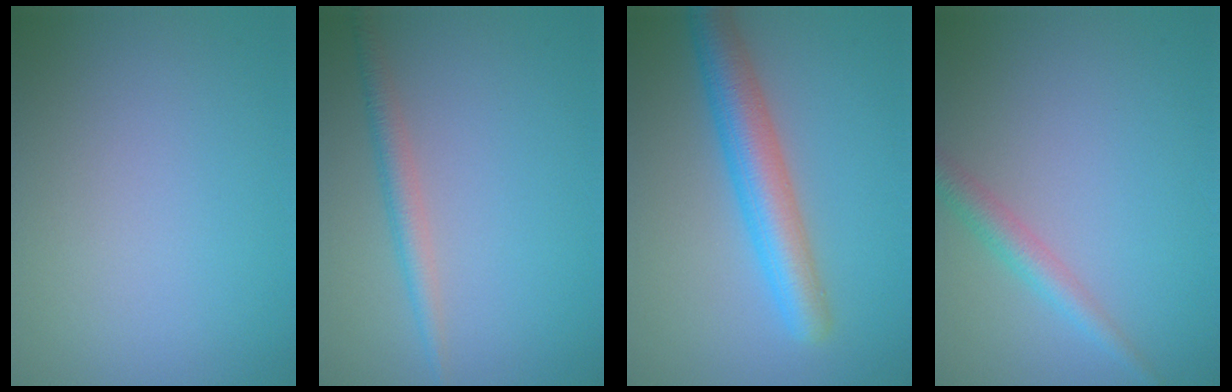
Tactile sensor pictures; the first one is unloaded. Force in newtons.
{"total": 2.2, "press": 2.2, "slide": 0.0}
{"total": 5.4, "press": 5.4, "slide": 0.1}
{"total": 2.3, "press": 2.3, "slide": 0.1}